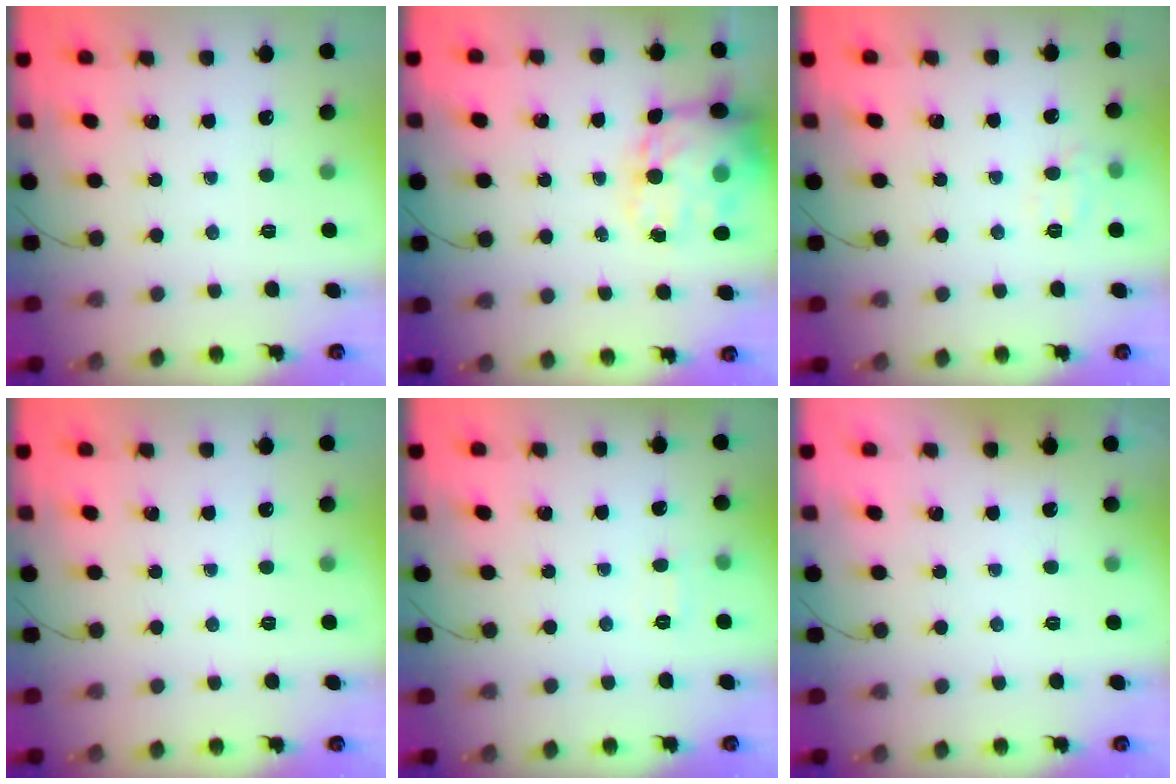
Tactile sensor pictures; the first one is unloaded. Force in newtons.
{"total": 17.3, "press": 16.9, "slide": 3.7}
{"total": 6.8, "press": 6.6, "slide": 1.2}
{"total": 0.0}
{"total": 4.5, "press": 4.4, "slide": 1.1}
{"total": 1.9, "press": 1.9, "slide": 0.3}